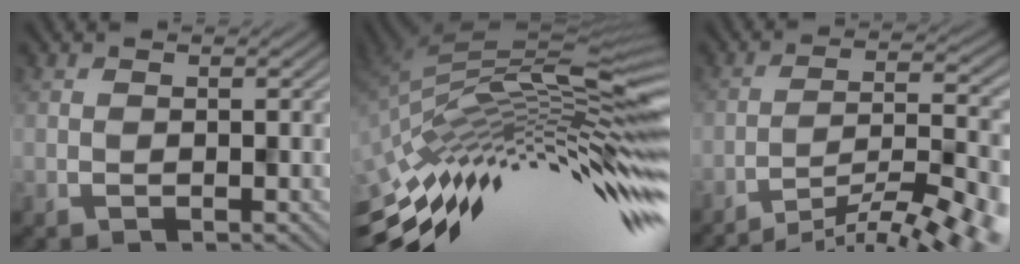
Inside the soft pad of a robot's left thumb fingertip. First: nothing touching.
{"total": 15.0, "force": [-7.6, 3.1, 12.5], "torque": [-0.226, 0.017, -0.144]}
{"total": 13.3, "force": [-11.3, 1.9, 6.7], "torque": [-0.087, -0.001, -0.157]}